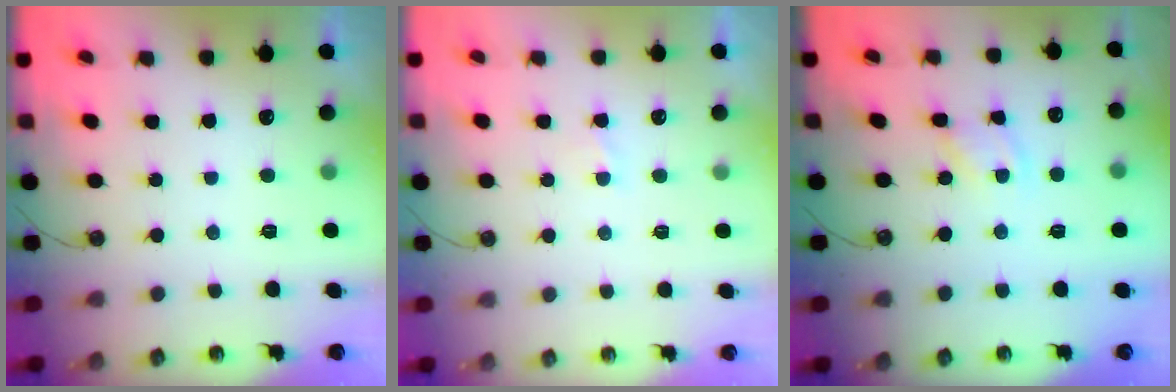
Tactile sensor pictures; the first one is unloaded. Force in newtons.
{"total": 1.6, "press": 1.6, "slide": 0.2}
{"total": 4.1, "press": 4.0, "slide": 0.5}